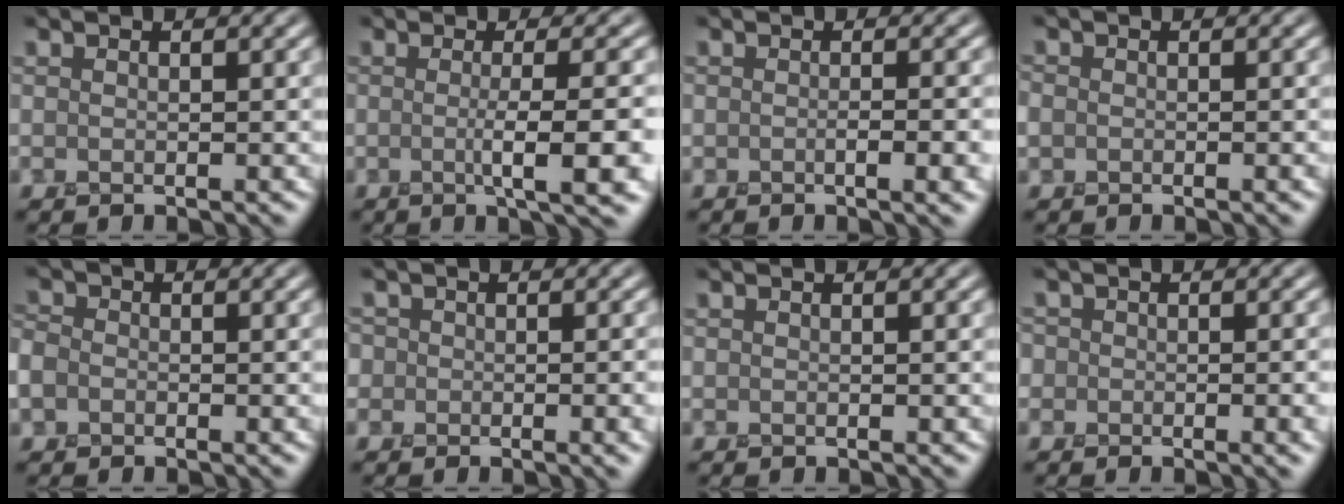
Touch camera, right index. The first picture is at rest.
{"total": 5.6, "force": [-0.9, 1.2, 5.4], "torque": [-0.076, -0.005, -0.013]}
{"total": 2.7, "force": [-0.7, 0.8, 2.4], "torque": [-0.024, -0.002, -0.007]}
{"total": 1.6, "force": [-0.5, 1.4, 0.6], "torque": [0.007, 0.000, -0.007]}
{"total": 2.1, "force": [-0.5, 1.9, 0.6], "torque": [-0.011, 0.005, -0.016]}
{"total": 3.8, "force": [-0.5, 3.1, 2.1], "torque": [0.011, 0.008, -0.022]}
{"total": 0.0}
{"total": 3.4, "force": [-0.8, 2.7, 2.0], "torque": [0.014, 0.005, -0.018]}